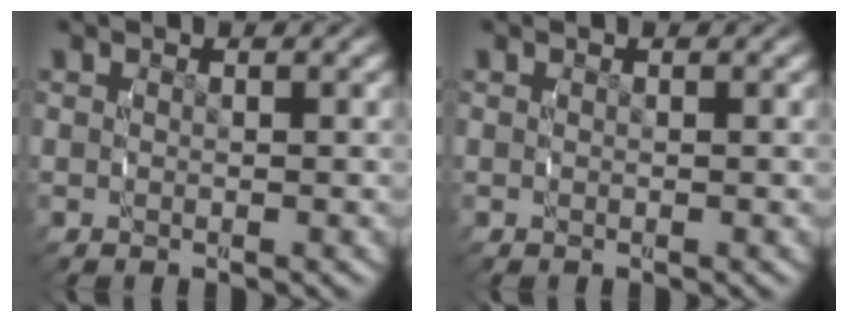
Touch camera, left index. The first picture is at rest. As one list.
[{"total": 0.0}]